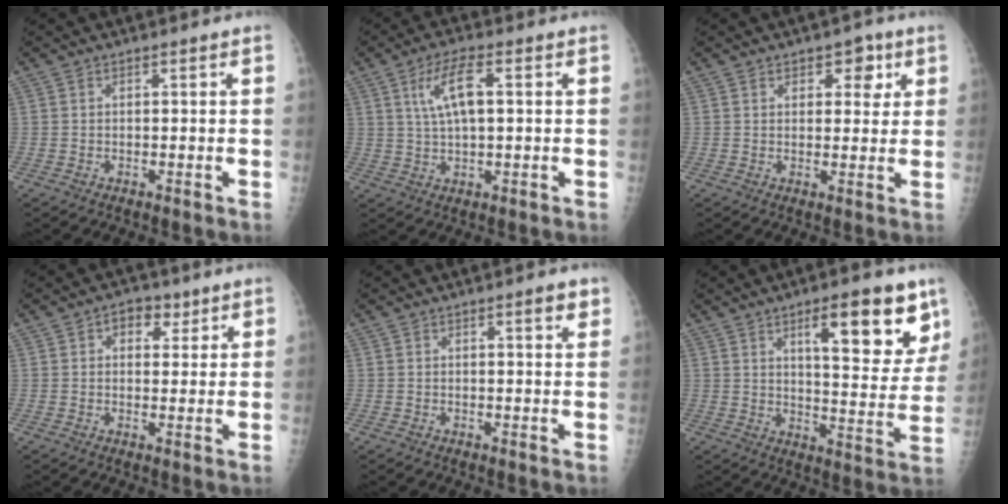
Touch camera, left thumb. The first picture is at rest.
{"total": 7.9, "force": [2.2, 2.9, 7.1], "torque": [-0.135, 0.005, 0.043]}
{"total": 5.4, "force": [2.6, 3.5, 3.1], "torque": [-0.004, -0.009, 0.029]}
{"total": 5.1, "force": [2.5, 3.5, 2.8], "torque": [-0.007, -0.005, 0.031]}
{"total": 2.4, "force": [1.5, 0.5, 1.8], "torque": [-0.019, -0.007, 0.018]}
{"total": 16.3, "force": [9.0, 5.2, 12.6], "torque": [-0.129, -0.051, 0.134]}